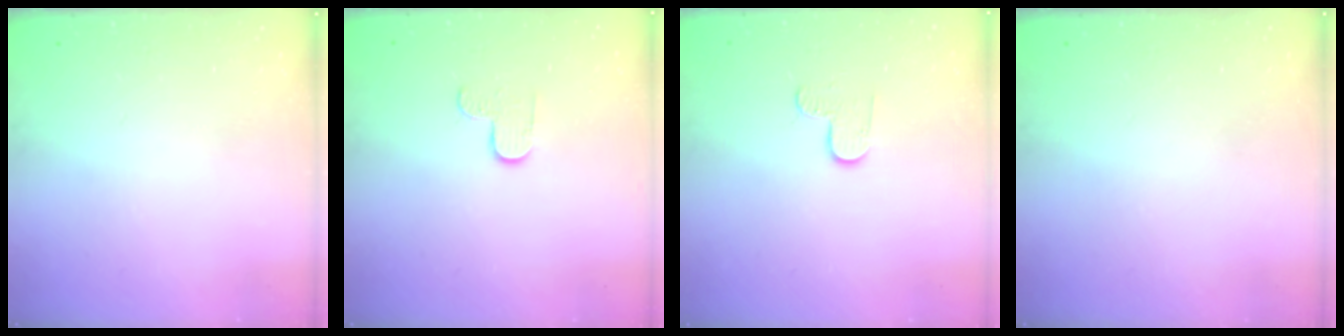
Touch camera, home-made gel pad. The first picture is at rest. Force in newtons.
{"total": 3.1, "press": 3.1, "slide": 0.4}
{"total": 4.7, "press": 4.7, "slide": 0.4}
{"total": 0.0}